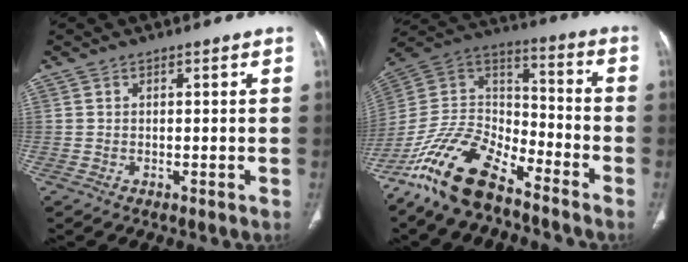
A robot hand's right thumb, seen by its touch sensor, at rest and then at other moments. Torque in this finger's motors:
{"motor_torque": [0.18, 0.26, 1.43, -1.35, 0.17]}